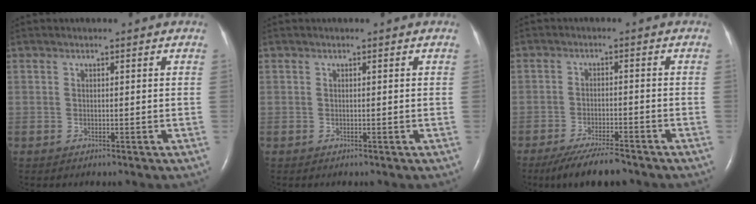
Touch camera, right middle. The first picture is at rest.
{"total": 0.0}
{"total": 8.0, "force": [-6.7, 1.0, 4.2], "torque": [-0.071, -0.021, -0.112]}